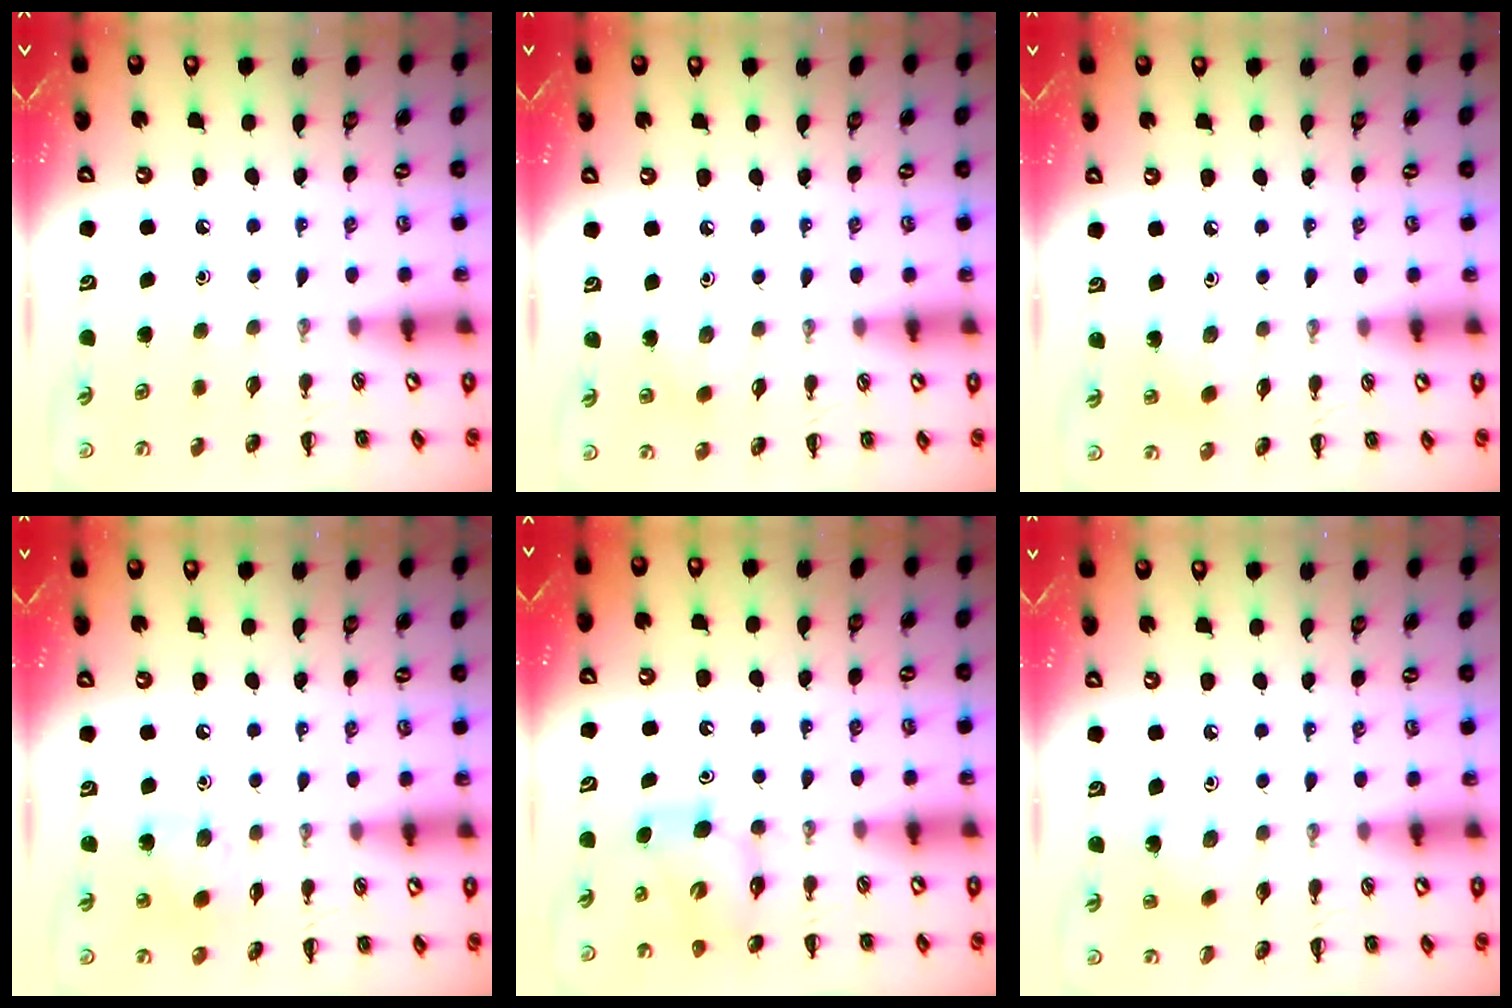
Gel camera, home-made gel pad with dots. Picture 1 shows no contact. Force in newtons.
{"total": 3.0, "press": 2.8, "slide": 1.0}
{"total": 2.4, "press": 2.3, "slide": 0.8}
{"total": 8.8, "press": 8.6, "slide": 1.8}
{"total": 6.1, "press": 6.1, "slide": 0.7}
{"total": 1.5, "press": 1.4, "slide": 0.5}